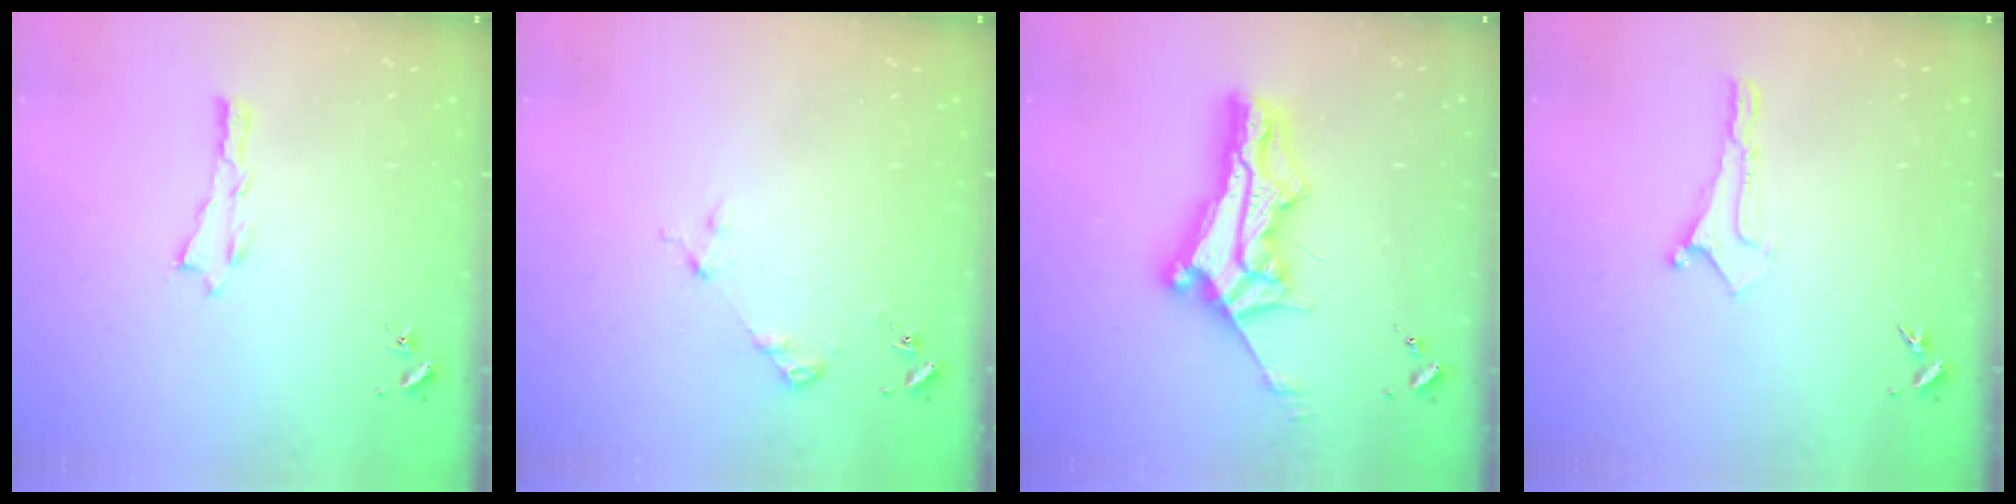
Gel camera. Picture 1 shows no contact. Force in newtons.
{"total": 4.0, "press": 4.0, "slide": 0.4}
{"total": 10.8, "press": 10.7, "slide": 0.8}
{"total": 0.0}